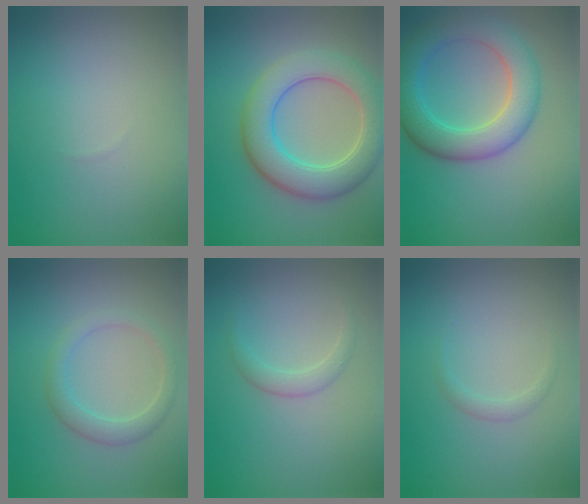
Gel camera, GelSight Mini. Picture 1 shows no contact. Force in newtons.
{"total": 7.1, "press": 7.1, "slide": 0.4}
{"total": 6.7, "press": 6.7, "slide": 0.3}
{"total": 2.4, "press": 2.4, "slide": 0.0}
{"total": 1.6, "press": 1.6, "slide": 0.0}
{"total": 0.5, "press": 0.5, "slide": 0.1}